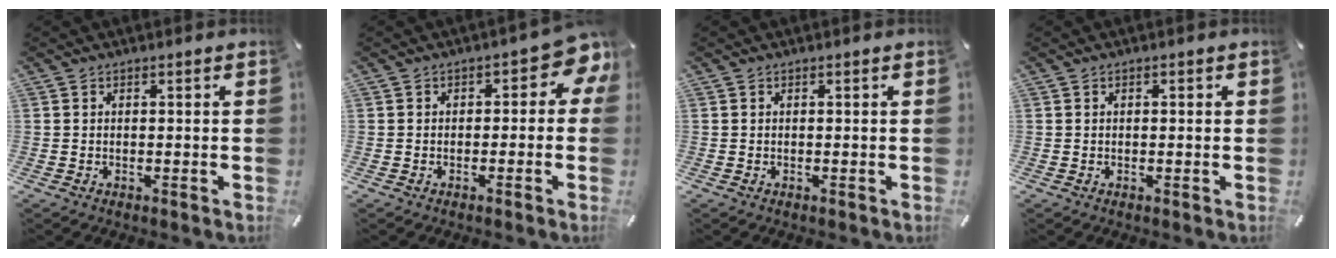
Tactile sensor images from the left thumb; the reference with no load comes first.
{"total": 5.2, "force": [1.1, 3.2, 4.0], "torque": [-0.049, -0.004, 0.012]}
{"total": 0.0}
{"total": 0.6, "force": [0.0, 0.3, 0.5], "torque": [-0.010, 0.002, 0.000]}